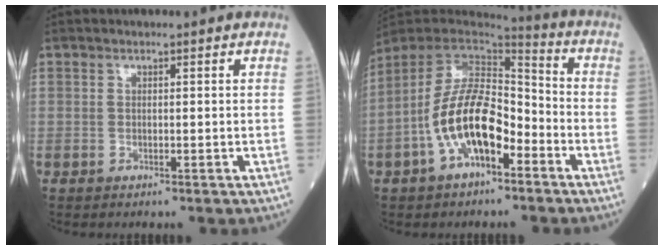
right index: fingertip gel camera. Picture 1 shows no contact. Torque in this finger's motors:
{"motor_torque": [1.48, -0.66, 0.39, 0.11]}